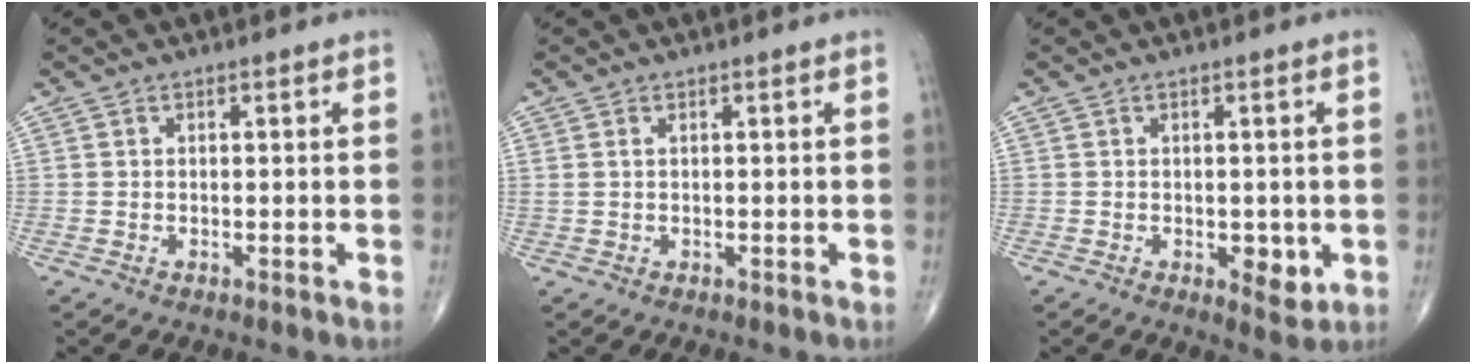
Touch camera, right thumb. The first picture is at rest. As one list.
[{"total": 1.1, "force": [0.4, 0.6, 0.8], "torque": [-0.024, 0.009, 0.014]}, {"total": 4.1, "force": [-0.8, 2.2, 3.4], "torque": [-0.030, -0.007, -0.005]}]